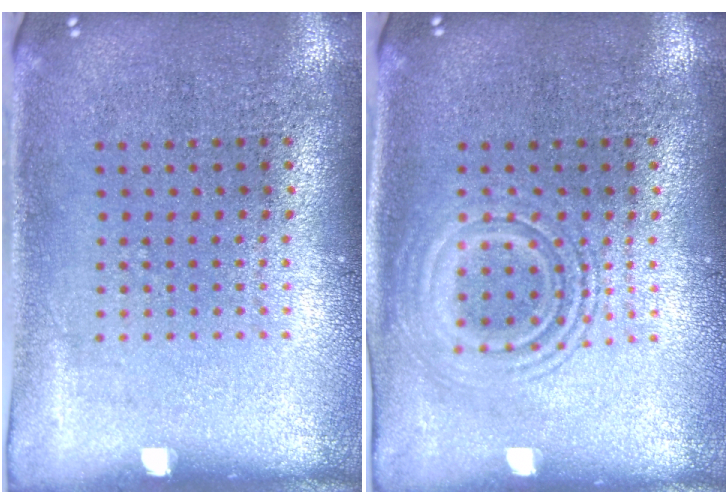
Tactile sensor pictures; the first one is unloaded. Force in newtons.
{"total": 2.6, "press": 2.6, "slide": 0.4}